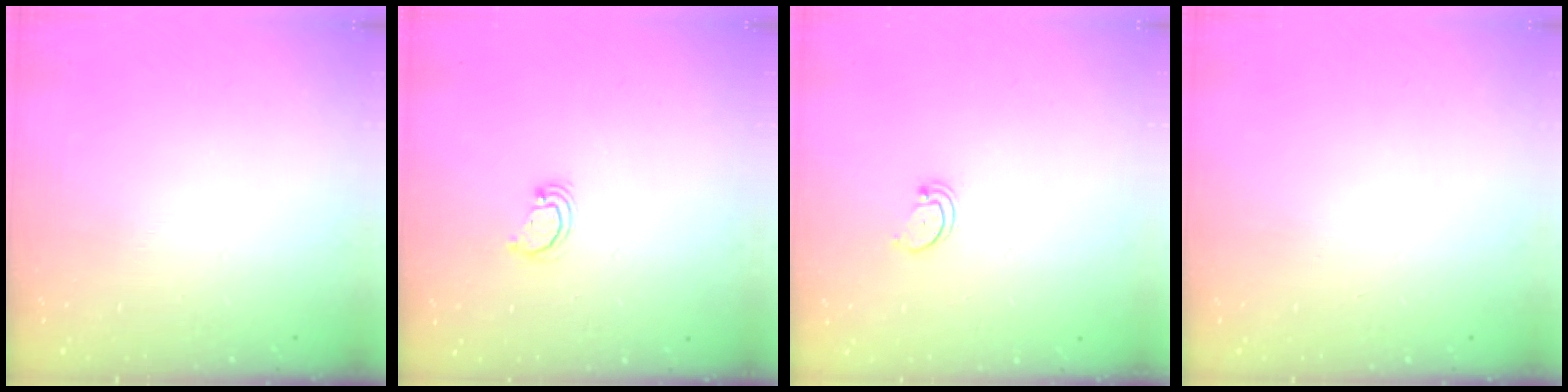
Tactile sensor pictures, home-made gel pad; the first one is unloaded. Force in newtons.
{"total": 2.6, "press": 2.6, "slide": 0.3}
{"total": 2.0, "press": 2.0, "slide": 0.2}
{"total": 0.0}